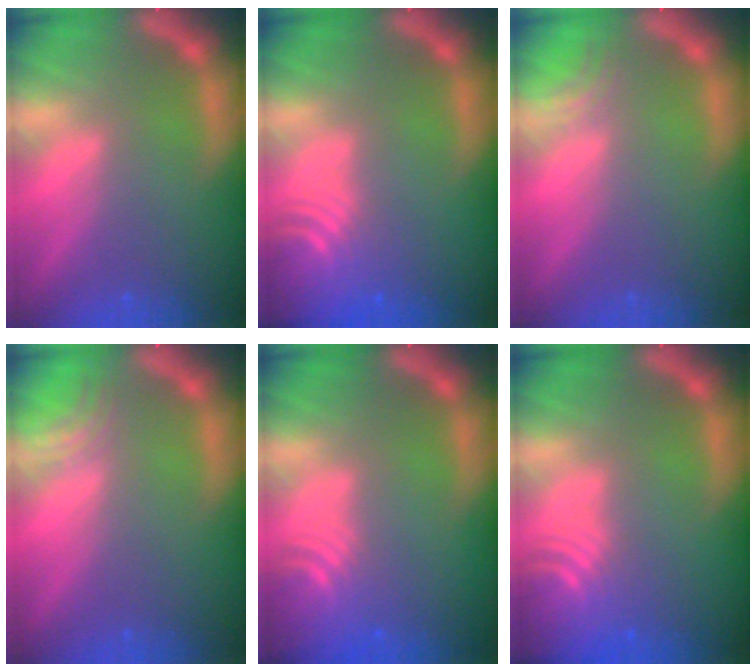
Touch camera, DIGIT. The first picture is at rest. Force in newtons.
{"total": 7.5}
{"total": 1.5}
{"total": 2.0}
{"total": 6.0}
{"total": 7.5}